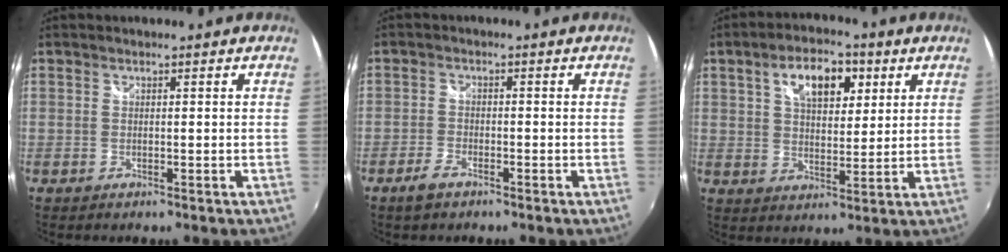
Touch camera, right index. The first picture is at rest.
{"total": 3.5, "force": [-2.6, 1.5, 1.9], "torque": [-0.053, -0.003, -0.052]}
{"total": 10.4, "force": [4.5, 5.5, 7.6], "torque": [-0.123, 0.025, 0.073]}